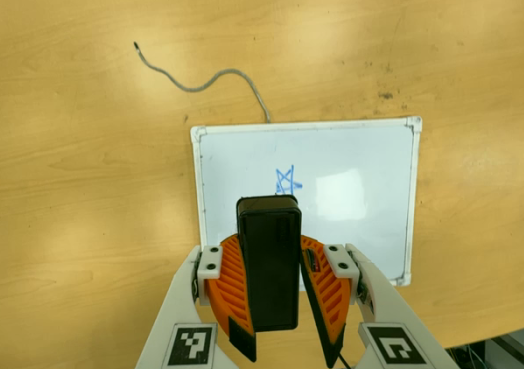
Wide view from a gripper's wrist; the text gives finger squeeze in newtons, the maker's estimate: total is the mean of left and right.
{"total": 9.2, "left": 9.2, "right": 9.1}